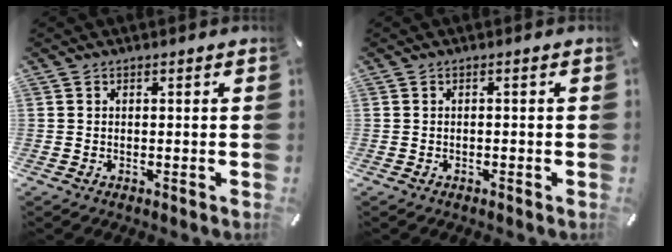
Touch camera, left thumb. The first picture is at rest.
{"total": 0.7, "force": [-0.4, 0.1, 0.5], "torque": [-0.010, -0.002, -0.006]}